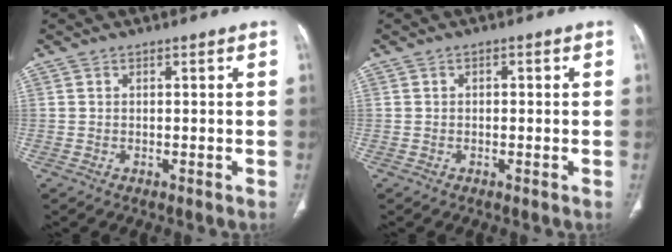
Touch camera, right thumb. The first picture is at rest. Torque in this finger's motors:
{"motor_torque": [0.00, -0.41, 0.27, 0.37, 0.01]}